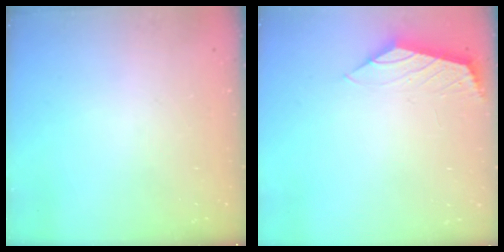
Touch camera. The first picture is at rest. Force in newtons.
{"total": 0.8, "press": 0.7, "slide": 0.3}